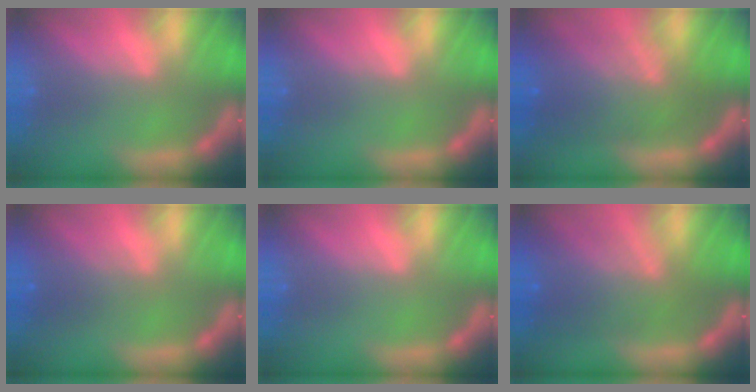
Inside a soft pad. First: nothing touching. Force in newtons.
{"total": 0.0}
{"total": 8.1}
{"total": 2.5}
{"total": 0.0}
{"total": 7.0}